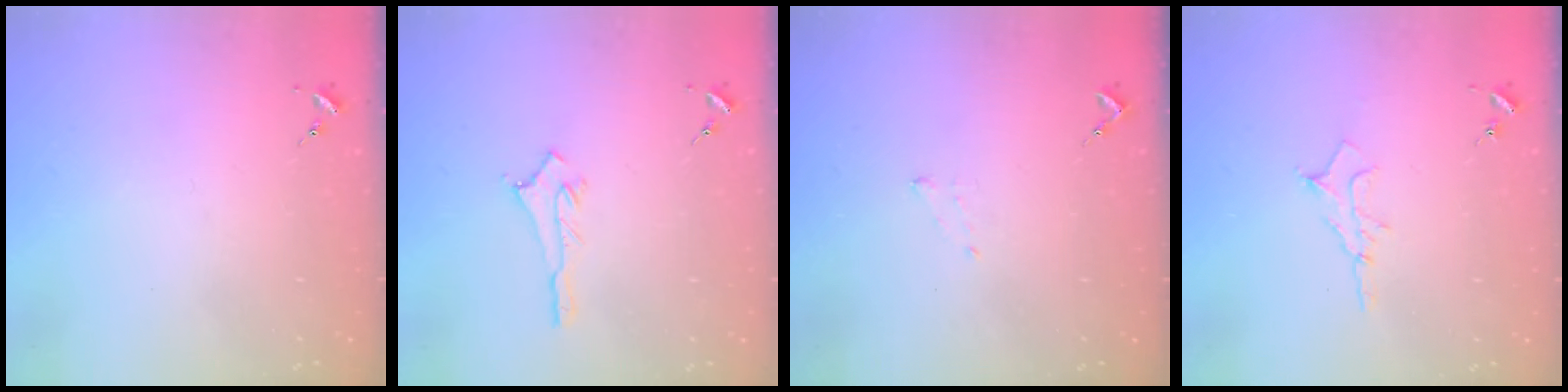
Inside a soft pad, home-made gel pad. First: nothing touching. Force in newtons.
{"total": 2.9, "press": 2.9, "slide": 0.3}
{"total": 3.8, "press": 3.8, "slide": 0.5}
{"total": 6.2, "press": 6.1, "slide": 0.8}